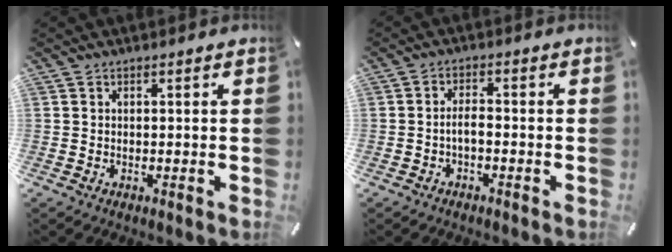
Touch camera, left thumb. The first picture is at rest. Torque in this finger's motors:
{"motor_torque": [-0.22, 0.44, 0.39, 0.17, 0.00]}